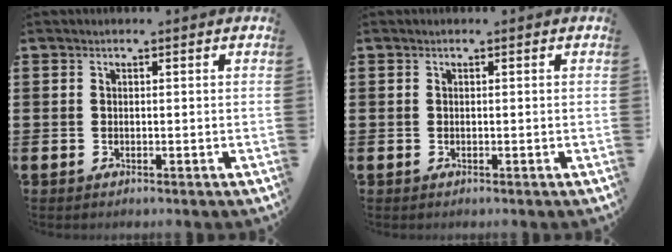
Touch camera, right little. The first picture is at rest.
{"total": 0.0}